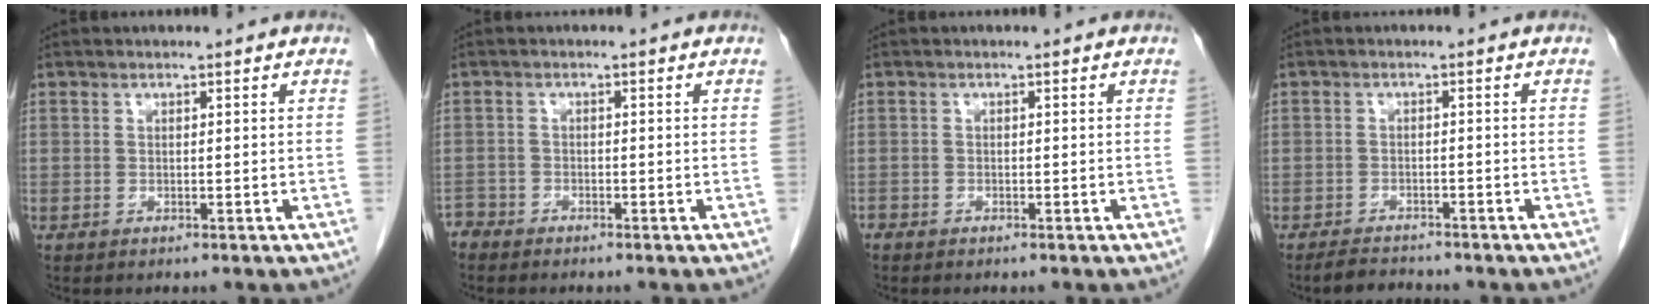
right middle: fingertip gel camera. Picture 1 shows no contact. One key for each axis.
{"total": 2.1, "fx": -2.0, "fy": 0.6, "fz": -0.3, "tx": 0.006, "ty": -0.004, "tz": -0.040}
{"total": 0.9, "fx": -0.8, "fy": 0.5, "fz": 0.1, "tx": -0.007, "ty": -0.001, "tz": -0.015}
{"total": 3.0, "fx": -2.9, "fy": 0.7, "fz": 0.6, "tx": -0.016, "ty": -0.008, "tz": -0.050}